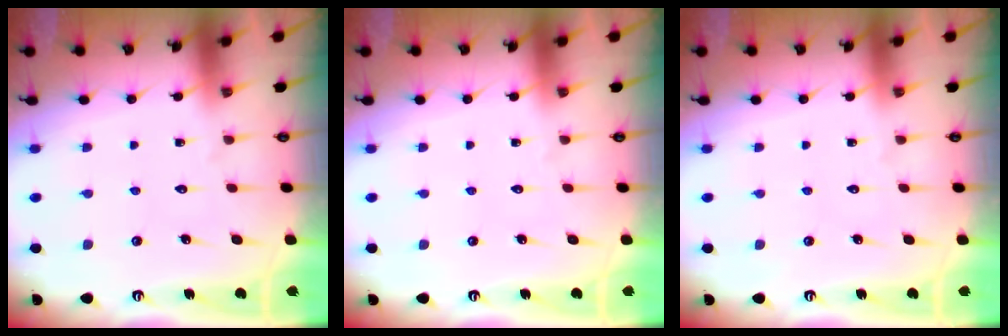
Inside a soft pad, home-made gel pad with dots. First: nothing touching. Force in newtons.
{"total": 0.0}
{"total": 0.0}